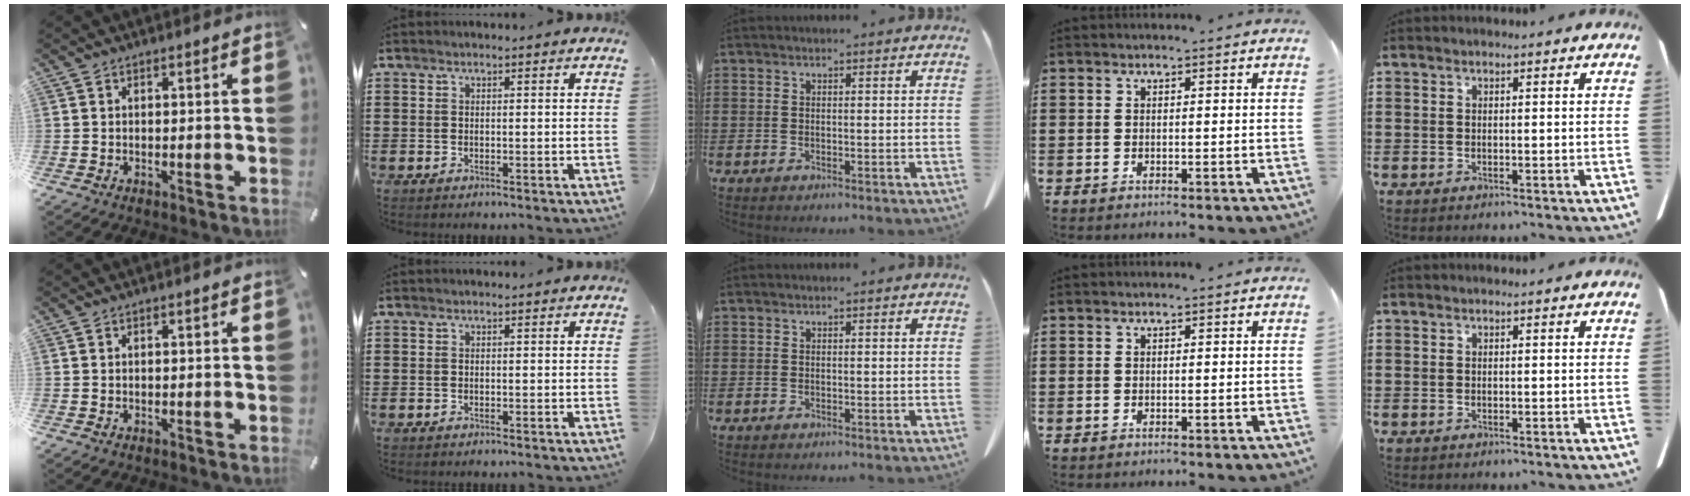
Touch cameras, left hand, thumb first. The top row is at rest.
{}